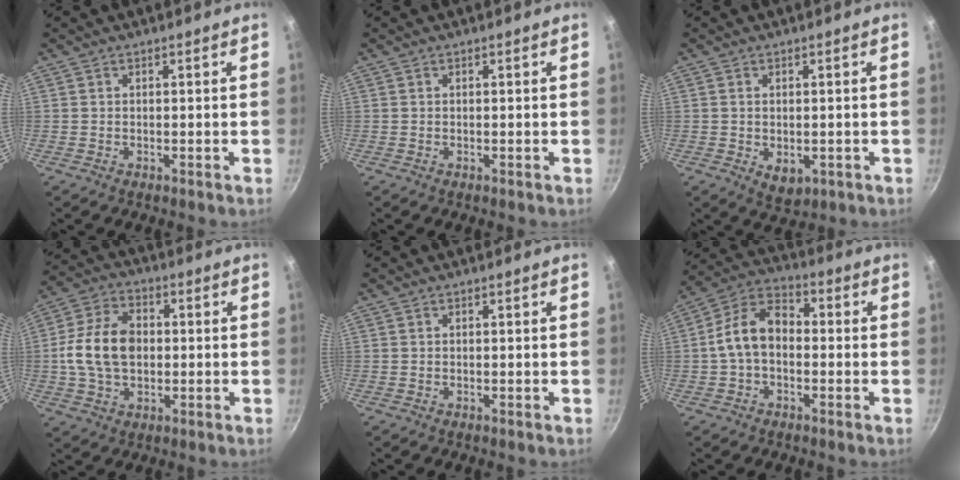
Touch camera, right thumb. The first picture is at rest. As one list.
[{"total": 0.0}, {"total": 4.3, "force": [-0.8, 2.8, 3.2], "torque": [-0.049, -0.014, -0.006]}, {"total": 12.5, "force": [0.0, 8.7, 9.0], "torque": [-0.153, 0.020, -0.010]}, {"total": 0.0}, {"total": 10.1, "force": [-0.9, 6.7, 7.5], "torque": [-0.119, 0.039, -0.035]}]